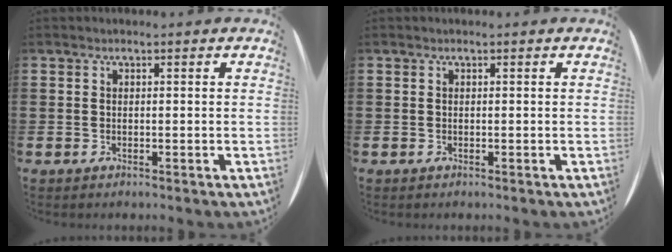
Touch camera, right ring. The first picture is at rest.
{"total": 0.0}